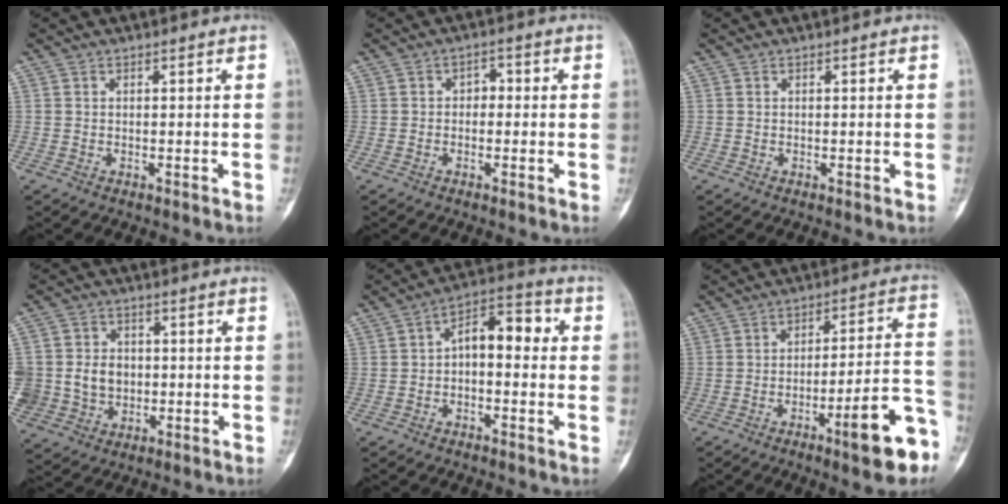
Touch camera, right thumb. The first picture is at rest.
{"total": 2.4, "force": [-0.2, 1.8, 1.6], "torque": [-0.007, 0.013, -0.013]}
{"total": 0.0}
{"total": 12.6, "force": [-0.4, 11.0, 6.1], "torque": [-0.120, 0.017, 0.011]}
{"total": 8.8, "force": [0.2, 4.9, 7.4], "torque": [-0.090, 0.039, -0.008]}
{"total": 14.2, "force": [-7.1, 2.6, 12.0], "torque": [-0.157, 0.050, -0.100]}